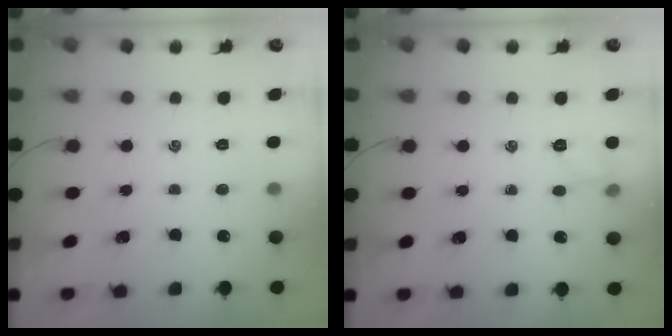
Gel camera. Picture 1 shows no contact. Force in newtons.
{"total": 5.7, "press": 5.5, "slide": 1.5}